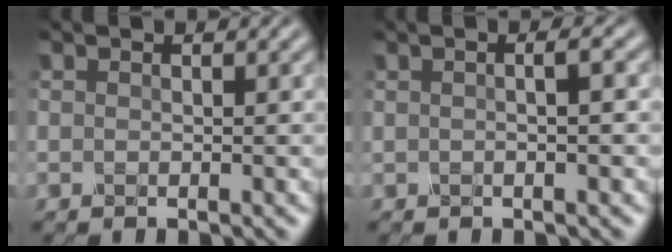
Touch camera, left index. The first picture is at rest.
{"total": 3.2, "force": [0.7, 1.4, 2.8], "torque": [-0.006, 0.014, -0.017]}